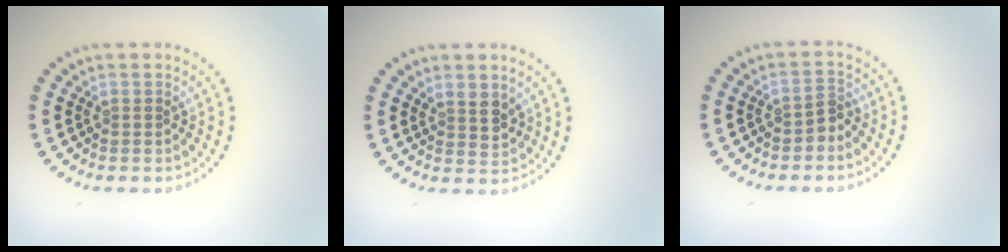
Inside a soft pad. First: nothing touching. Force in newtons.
{"total": 2.0, "press": 1.7, "slide": 1.0}
{"total": 1.4, "press": 1.2, "slide": 0.7}